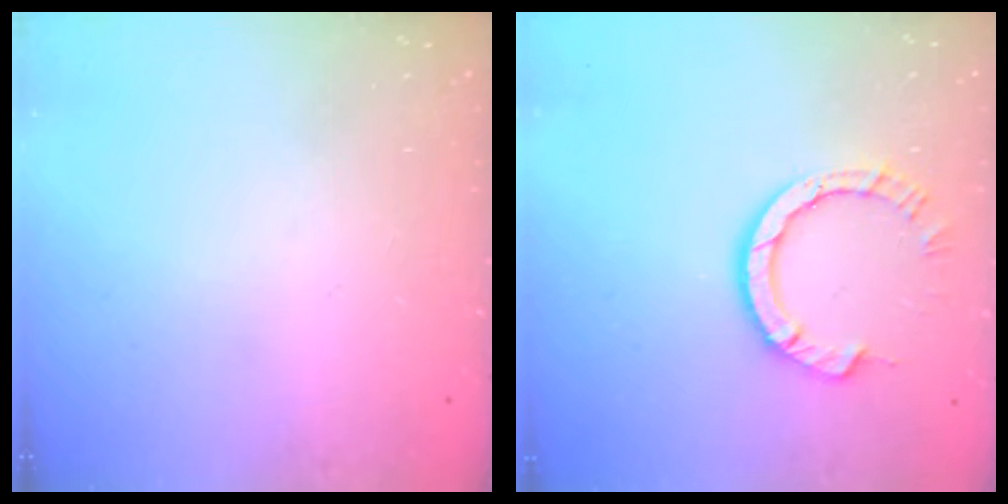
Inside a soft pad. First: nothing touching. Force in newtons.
{"total": 8.3, "press": 8.3, "slide": 0.9}